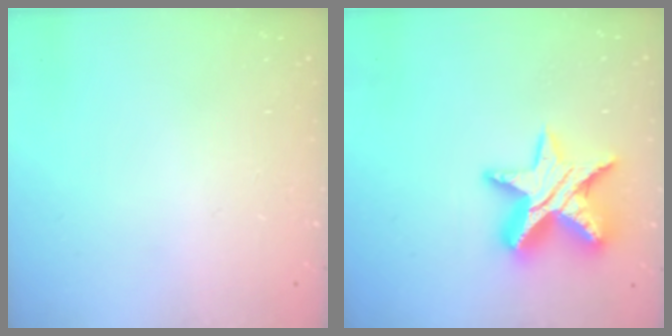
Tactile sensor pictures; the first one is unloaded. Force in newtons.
{"total": 14.6, "press": 14.5, "slide": 1.0}